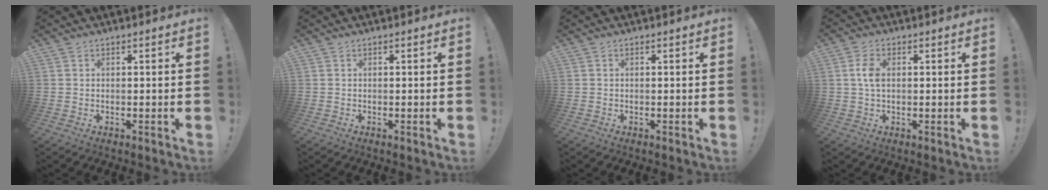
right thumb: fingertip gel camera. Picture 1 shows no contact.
{"total": 0.0}
{"total": 0.0}
{"total": 4.7, "force": [0.6, 2.7, 3.7], "torque": [-0.072, 0.006, 0.007]}